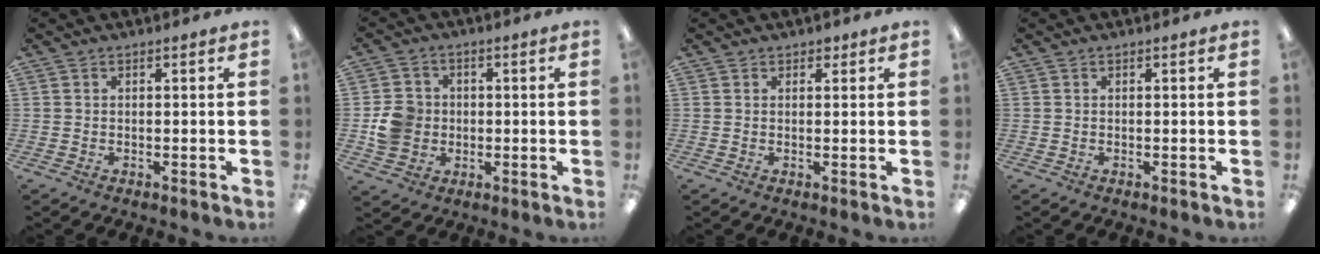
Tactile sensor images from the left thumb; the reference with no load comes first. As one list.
[{"total": 7.5, "force": [-0.4, 7.0, 2.6], "torque": [-0.040, 0.012, -0.004]}, {"total": 1.5, "force": [1.1, 1.0, 0.3], "torque": [0.002, -0.001, 0.018]}, {"total": 0.0}]